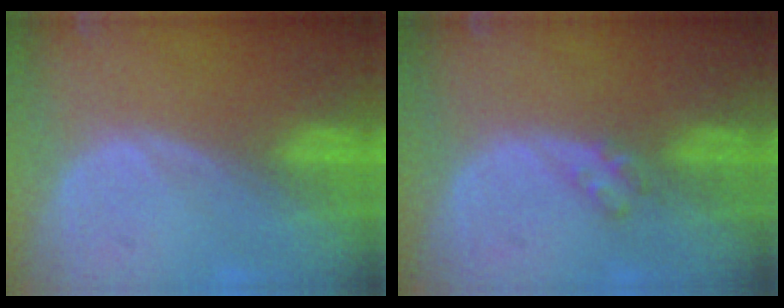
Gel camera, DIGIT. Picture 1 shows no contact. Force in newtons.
{"total": 2.0, "press": 2.0, "slide": 0.2}